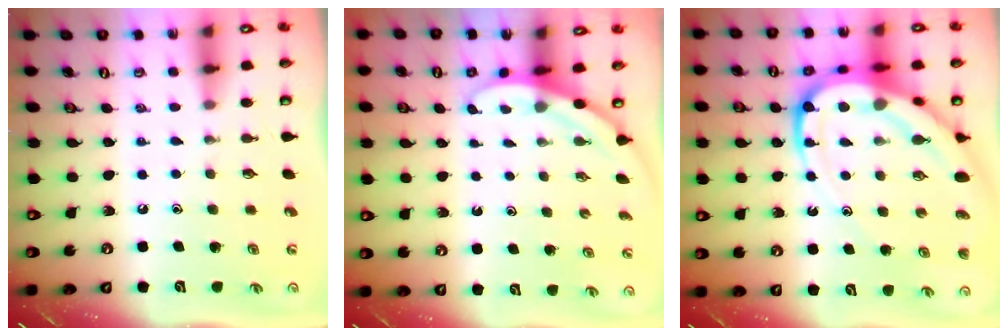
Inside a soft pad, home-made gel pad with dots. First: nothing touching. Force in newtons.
{"total": 5.0, "press": 4.9, "slide": 0.3}
{"total": 18.5, "press": 18.4, "slide": 1.8}